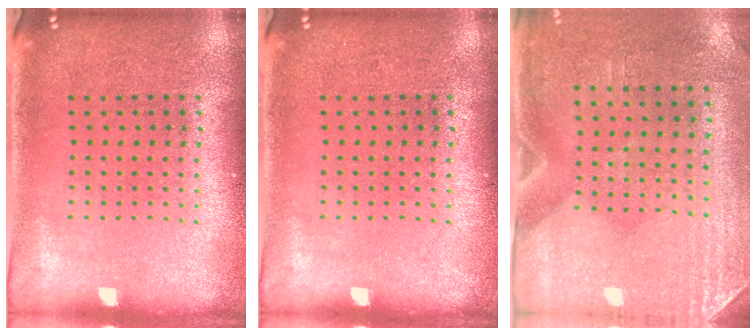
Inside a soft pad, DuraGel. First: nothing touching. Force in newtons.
{"total": 0.0}
{"total": 2.9, "press": 2.5, "slide": 1.5}